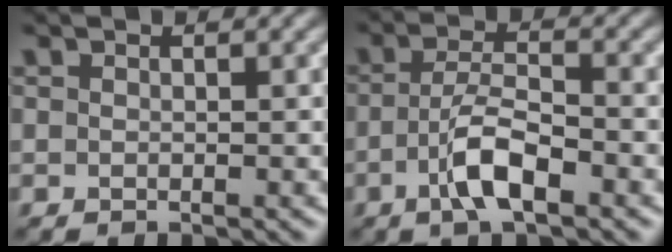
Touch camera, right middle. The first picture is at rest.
{"total": 4.3, "force": [-2.0, 1.2, 3.6], "torque": [-0.073, 0.007, -0.040]}